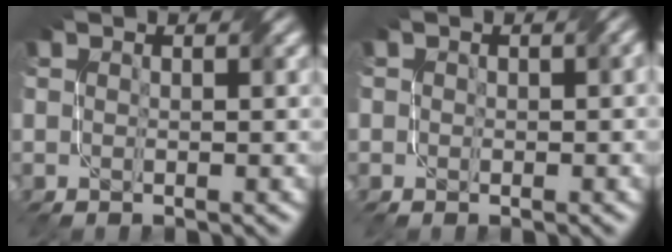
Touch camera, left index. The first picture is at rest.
{"total": 1.1, "force": [0.1, 0.9, 0.6], "torque": [-0.003, 0.000, 0.005]}